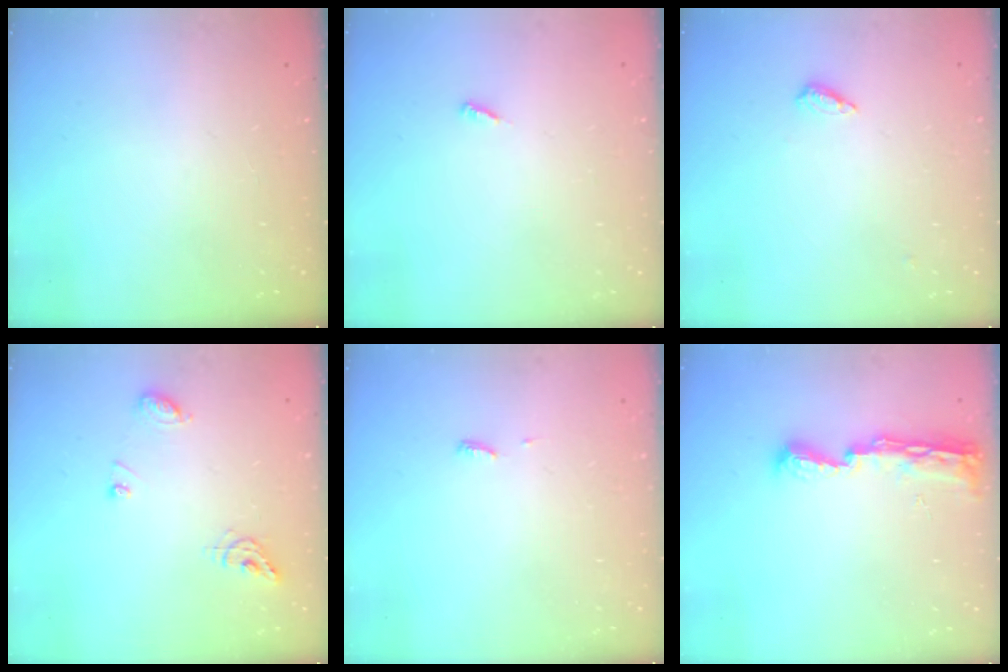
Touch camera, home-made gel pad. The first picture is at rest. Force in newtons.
{"total": 2.5, "press": 2.5, "slide": 0.1}
{"total": 4.5, "press": 4.2, "slide": 1.7}
{"total": 8.2, "press": 8.2, "slide": 0.8}
{"total": 3.6, "press": 3.6, "slide": 0.5}
{"total": 8.3, "press": 8.2, "slide": 0.9}